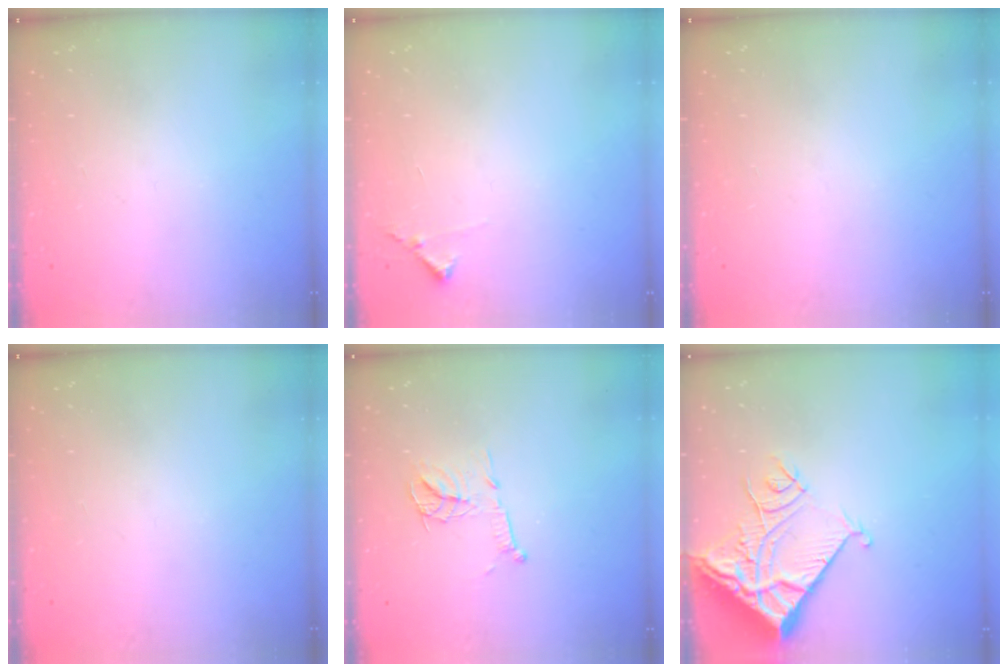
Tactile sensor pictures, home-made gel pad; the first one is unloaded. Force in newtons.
{"total": 5.5, "press": 5.5, "slide": 0.4}
{"total": 0.0}
{"total": 0.0}
{"total": 11.7, "press": 11.7, "slide": 0.7}
{"total": 13.1, "press": 13.0, "slide": 1.7}